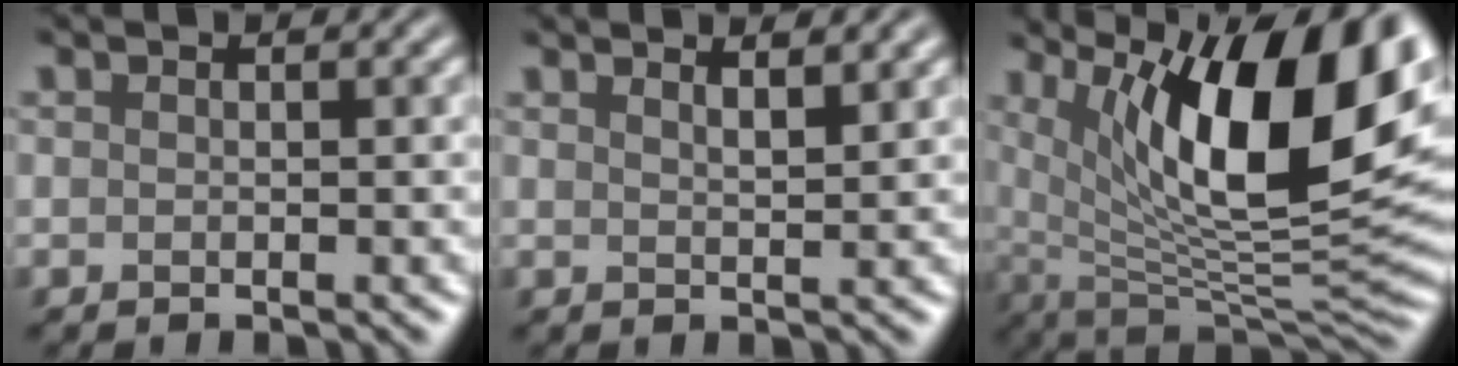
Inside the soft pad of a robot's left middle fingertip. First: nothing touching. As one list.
[{"total": 2.2, "force": [1.9, 0.4, 1.1], "torque": [-0.005, 0.009, 0.013]}, {"total": 14.9, "force": [5.5, 5.0, 12.9], "torque": [-0.179, -0.005, 0.086]}]